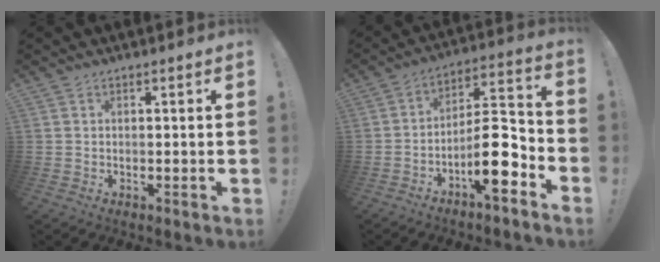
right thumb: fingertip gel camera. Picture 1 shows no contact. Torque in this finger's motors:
{"motor_torque": [1.11, 1.13, 1.17, -1.28, 0.44]}